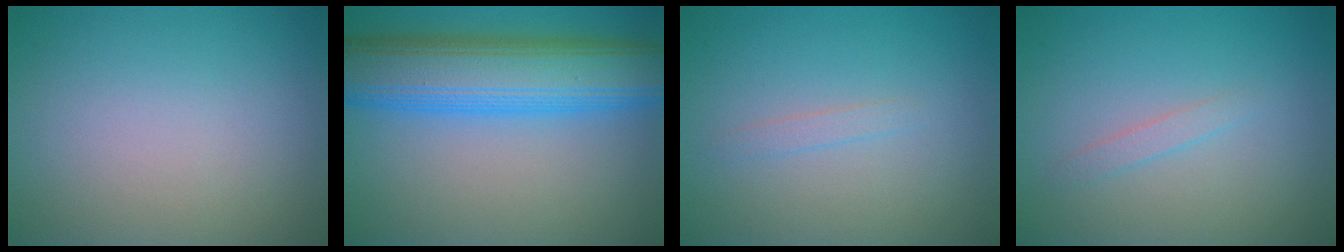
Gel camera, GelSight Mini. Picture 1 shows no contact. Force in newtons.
{"total": 10.4, "press": 10.4, "slide": 0.3}
{"total": 0.8, "press": 0.8, "slide": 0.0}
{"total": 1.0, "press": 1.0, "slide": 0.1}